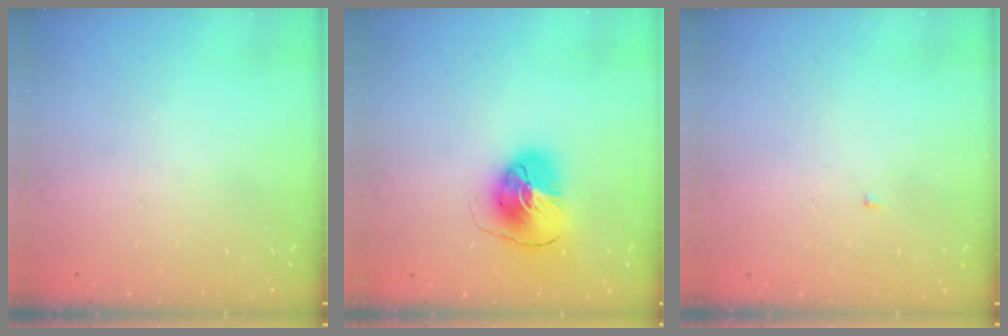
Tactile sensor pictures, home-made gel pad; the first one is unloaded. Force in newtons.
{"total": 10.5, "press": 10.5, "slide": 1.3}
{"total": 1.8, "press": 1.8, "slide": 0.2}